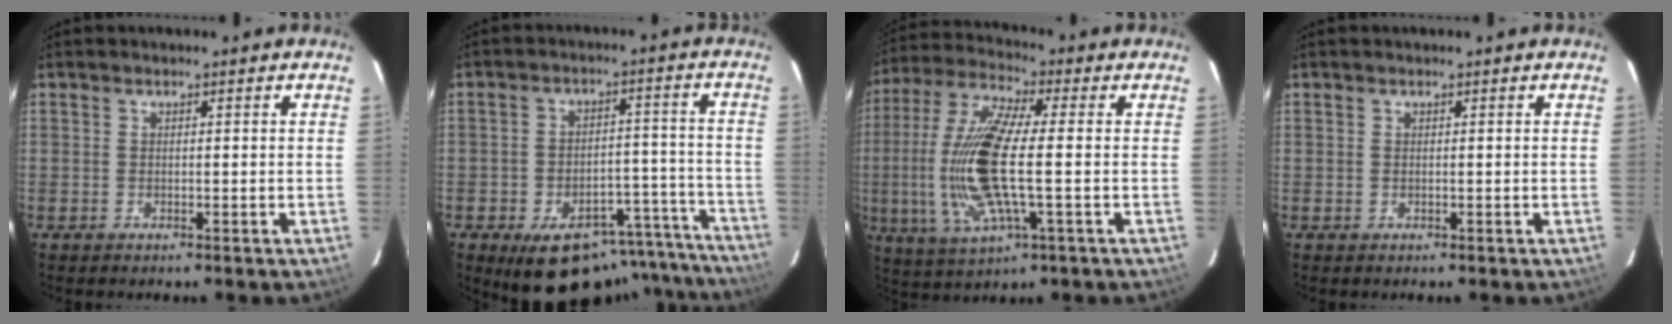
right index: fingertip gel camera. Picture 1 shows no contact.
{"total": 20.8, "force": [-16.5, 8.9, 8.8], "torque": [-0.125, 0.038, -0.189]}
{"total": 17.6, "force": [-1.6, 4.5, 16.9], "torque": [-0.352, -0.004, -0.031]}
{"total": 0.0}